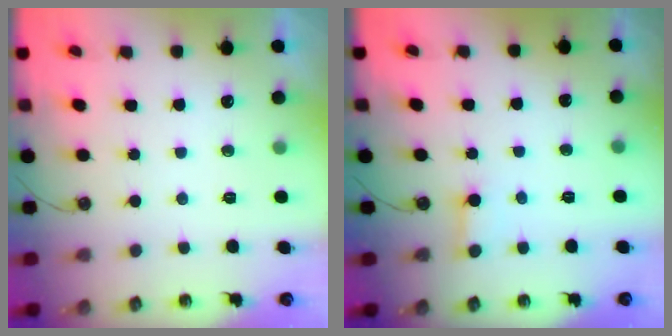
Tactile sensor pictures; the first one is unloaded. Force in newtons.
{"total": 2.8, "press": 2.8, "slide": 0.3}